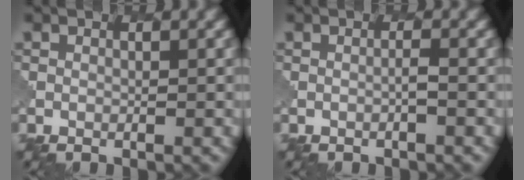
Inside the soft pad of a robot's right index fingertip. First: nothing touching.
{"total": 0.6, "force": [-0.1, 0.0, 0.6], "torque": [-0.007, 0.006, -0.005]}